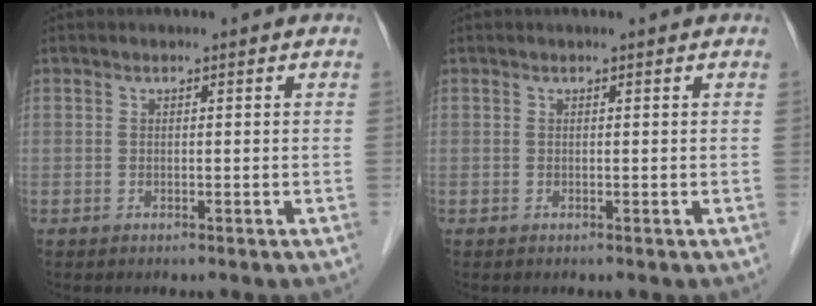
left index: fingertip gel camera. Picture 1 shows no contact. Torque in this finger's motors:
{"motor_torque": [0.11, -0.01, -0.02, 0.00]}